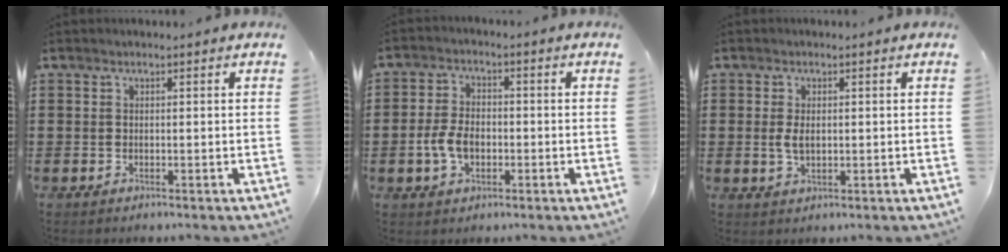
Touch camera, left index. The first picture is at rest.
{"total": 5.4, "force": [-1.3, 3.3, 4.1], "torque": [-0.101, -0.001, -0.029]}
{"total": 2.8, "force": [0.2, 1.5, 2.4], "torque": [-0.056, 0.002, 0.000]}